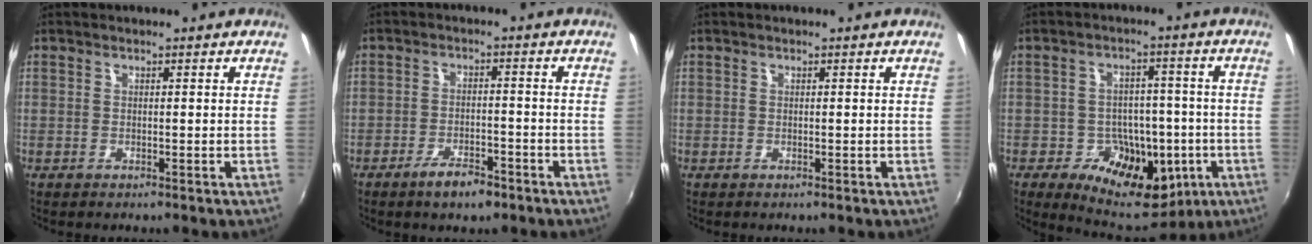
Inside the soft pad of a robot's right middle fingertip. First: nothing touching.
{"total": 5.6, "force": [-3.9, 1.9, 3.4], "torque": [-0.077, -0.003, -0.063]}
{"total": 0.0}
{"total": 14.6, "force": [-5.6, 10.5, 8.5], "torque": [-0.150, 0.005, -0.067]}